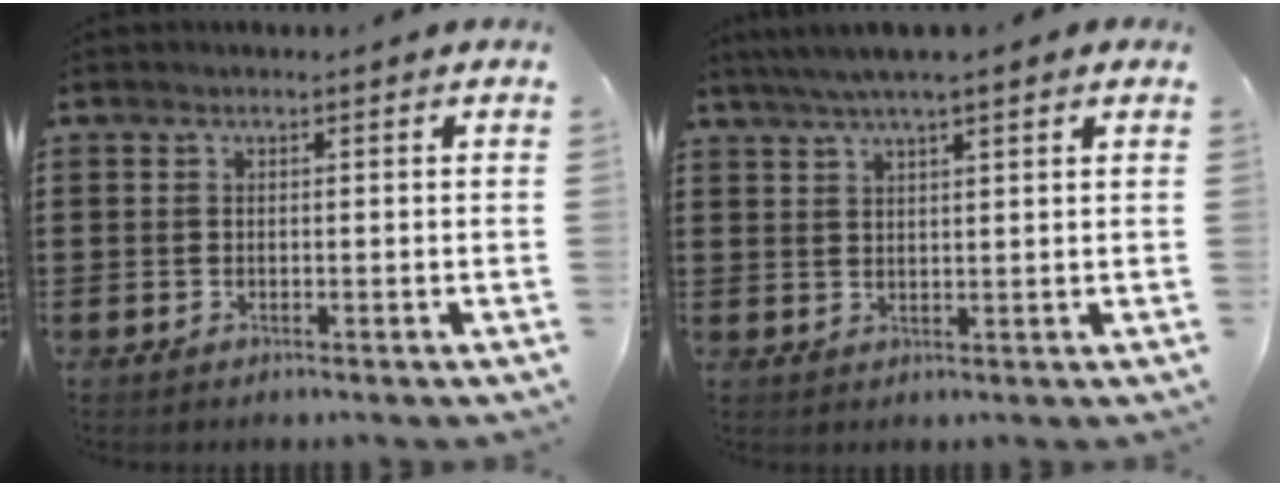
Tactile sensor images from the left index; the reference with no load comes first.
{"total": 3.9, "force": [3.0, 0.2, 2.6], "torque": [-0.056, 0.001, 0.053]}